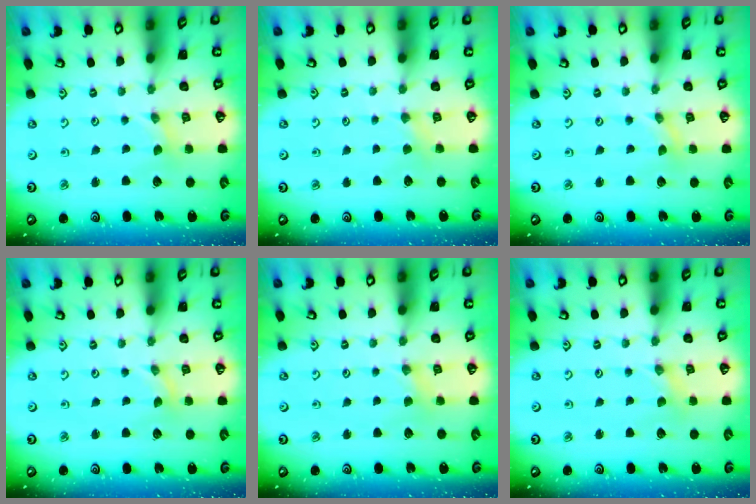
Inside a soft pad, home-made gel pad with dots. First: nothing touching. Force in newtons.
{"total": 3.0, "press": 3.0, "slide": 0.5}
{"total": 0.0}
{"total": 0.0}
{"total": 1.9, "press": 1.8, "slide": 0.3}
{"total": 0.0}